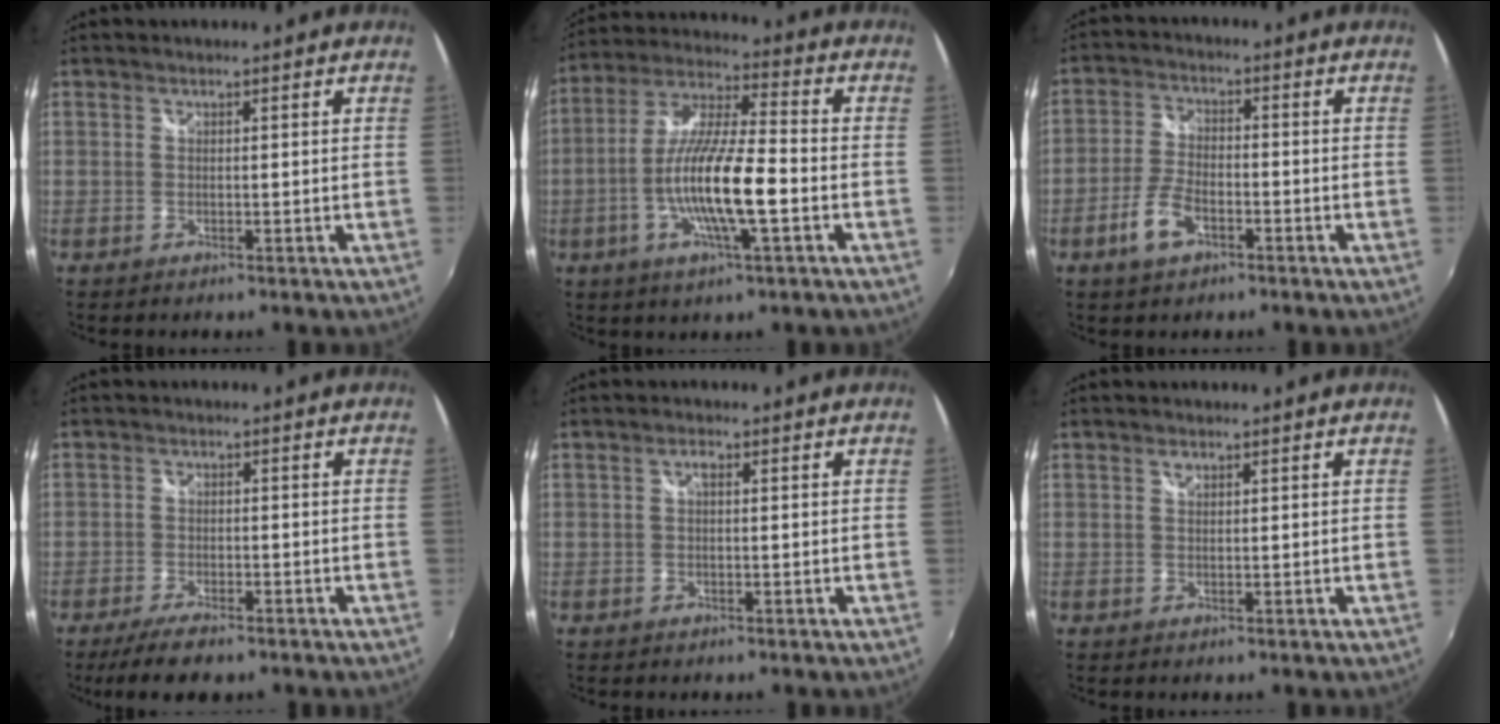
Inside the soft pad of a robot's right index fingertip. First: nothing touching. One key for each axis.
{"total": 14.4, "fx": -4.0, "fy": 2.2, "fz": 13.7, "tx": -0.269, "ty": -0.005, "tz": -0.077}
{"total": 6.7, "fx": -3.5, "fy": 3.2, "fz": 4.7, "tx": -0.103, "ty": 0.002, "tz": -0.062}
{"total": 6.2, "fx": -4.6, "fy": 2.1, "fz": 3.4, "tx": -0.087, "ty": -0.011, "tz": -0.083}
{"total": 1.2, "fx": 0.1, "fy": 0.5, "fz": 1.1, "tx": -0.019, "ty": 0.005, "tz": -0.001}
{"total": 0.8, "fx": 0.5, "fy": 0.4, "fz": 0.5, "tx": -0.008, "ty": 0.002, "tz": 0.008}